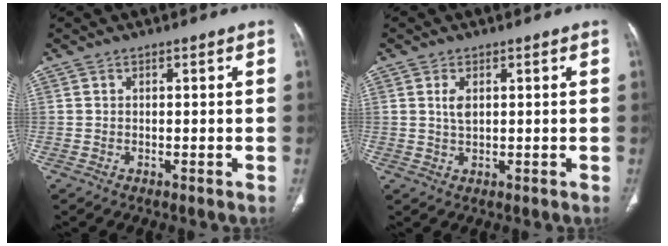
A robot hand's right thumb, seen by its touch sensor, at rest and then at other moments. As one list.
[{"total": 2.5, "force": [0.8, 1.2, 2.1], "torque": [-0.042, -0.002, 0.019]}]